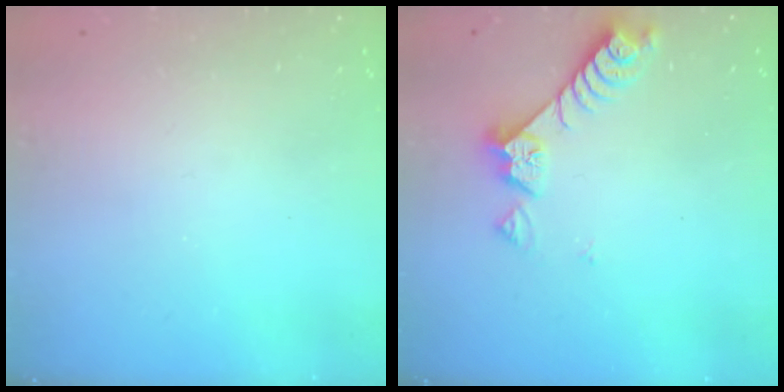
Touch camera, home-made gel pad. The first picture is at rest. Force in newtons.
{"total": 7.4, "press": 7.4, "slide": 0.4}